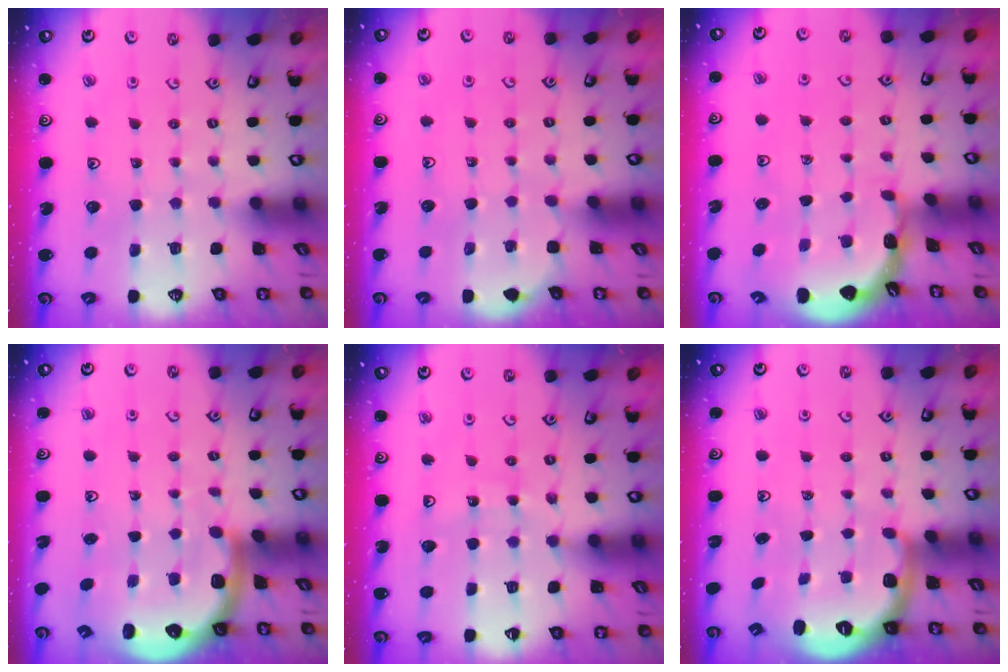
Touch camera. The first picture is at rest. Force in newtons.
{"total": 2.2, "press": 2.2, "slide": 0.3}
{"total": 1.8, "press": 1.8, "slide": 0.2}
{"total": 5.7, "press": 5.3, "slide": 2.0}
{"total": 8.5, "press": 8.4, "slide": 1.0}
{"total": 2.8, "press": 1.8, "slide": 2.1}